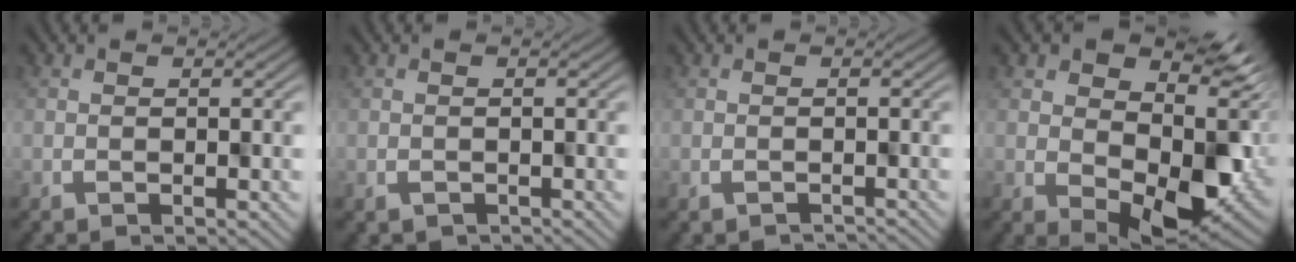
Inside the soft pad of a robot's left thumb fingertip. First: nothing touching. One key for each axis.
{"total": 1.1, "fx": -0.9, "fy": 0.6, "fz": 0.2, "tx": -0.001, "ty": -0.003, "tz": -0.013}
{"total": 1.4, "fx": -1.3, "fy": 0.4, "fz": 0.1, "tx": 0.001, "ty": 0.000, "tz": -0.018}
{"total": 13.9, "fx": 3.5, "fy": 8.5, "fz": 10.5, "tx": -0.149, "ty": -0.020, "tz": 0.068}